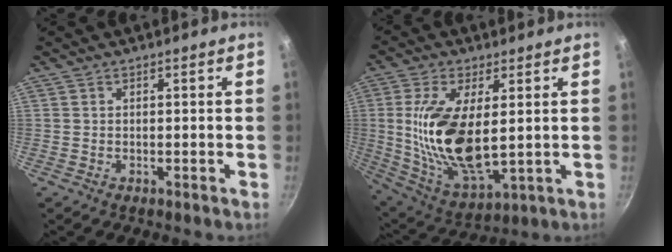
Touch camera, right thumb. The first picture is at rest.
{"total": 17.3, "force": [1.2, 7.8, 15.4], "torque": [-0.303, -0.022, 0.039]}